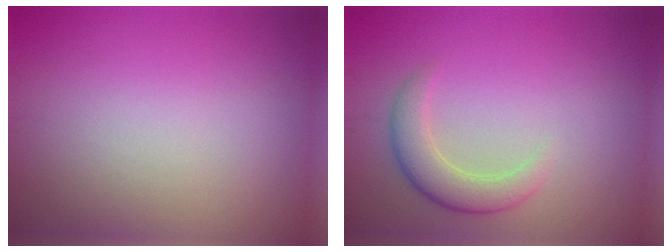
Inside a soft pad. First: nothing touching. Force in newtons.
{"total": 3.3, "press": 3.3, "slide": 0.2}